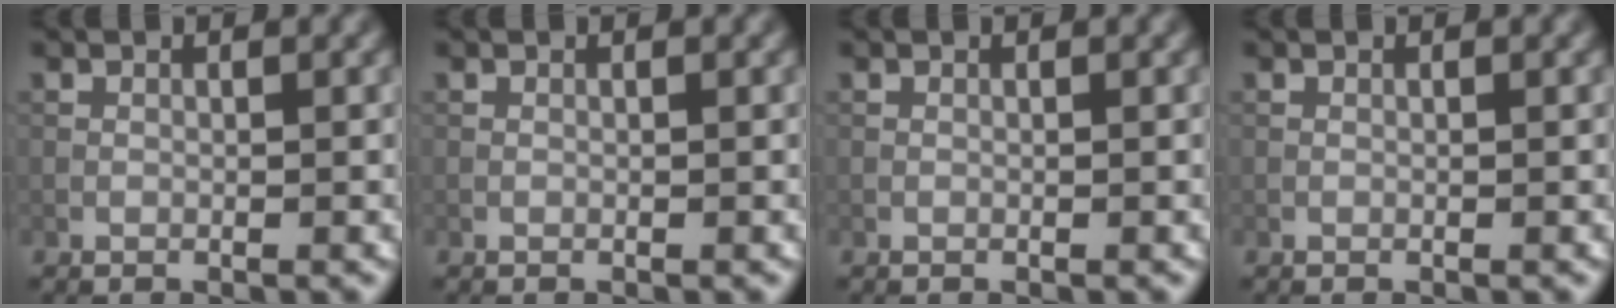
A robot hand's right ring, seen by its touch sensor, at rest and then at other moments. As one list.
[{"total": 0.0}, {"total": 0.0}, {"total": 0.0}]